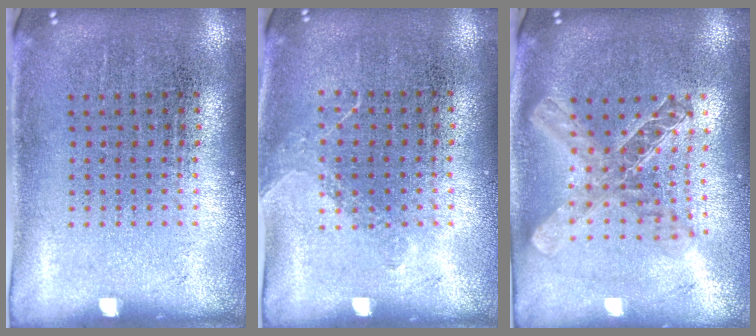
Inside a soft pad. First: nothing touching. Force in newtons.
{"total": 0.9, "press": 0.7, "slide": 0.6}
{"total": 2.0, "press": 1.7, "slide": 1.1}